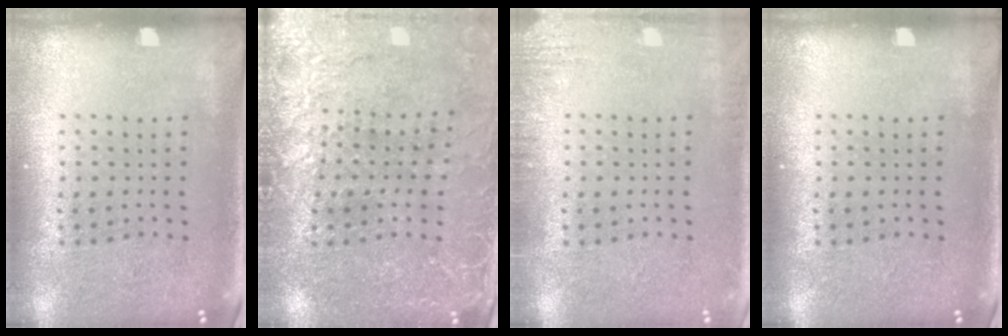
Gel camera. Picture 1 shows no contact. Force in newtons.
{"total": 2.7, "press": 2.7, "slide": 0.3}
{"total": 1.6, "press": 1.5, "slide": 0.3}
{"total": 0.0}